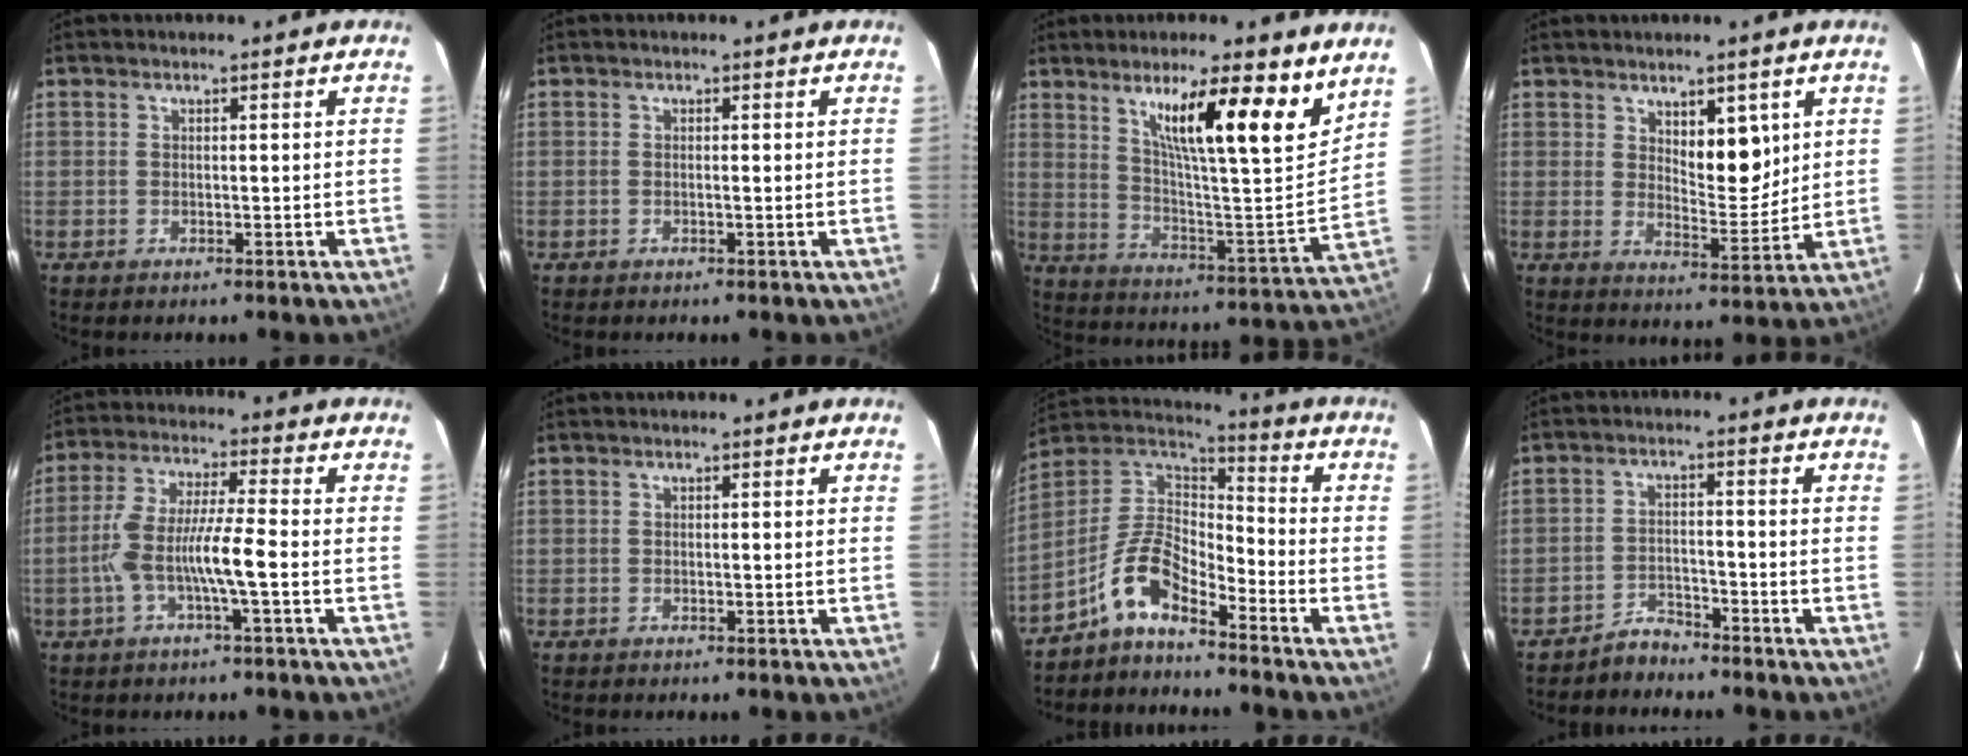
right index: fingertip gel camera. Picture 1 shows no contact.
{"total": 0.0}
{"total": 17.1, "force": [10.2, 1.4, 13.7], "torque": [-0.202, -0.009, 0.162]}
{"total": 6.7, "force": [2.8, 2.6, 5.4], "torque": [-0.086, -0.006, 0.052]}
{"total": 9.0, "force": [-2.3, 0.5, 8.7], "torque": [-0.177, 0.014, -0.049]}
{"total": 0.0}
{"total": 9.1, "force": [-6.4, 3.2, 5.7], "torque": [-0.128, 0.034, -0.125]}
{"total": 3.0, "force": [-2.9, 0.8, -0.3], "torque": [0.009, -0.006, -0.051]}